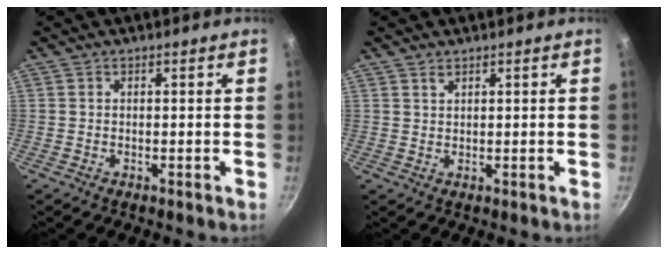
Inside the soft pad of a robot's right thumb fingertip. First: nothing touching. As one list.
[{"total": 1.3, "force": [1.0, 0.7, 0.5], "torque": [-0.006, -0.001, 0.018]}]